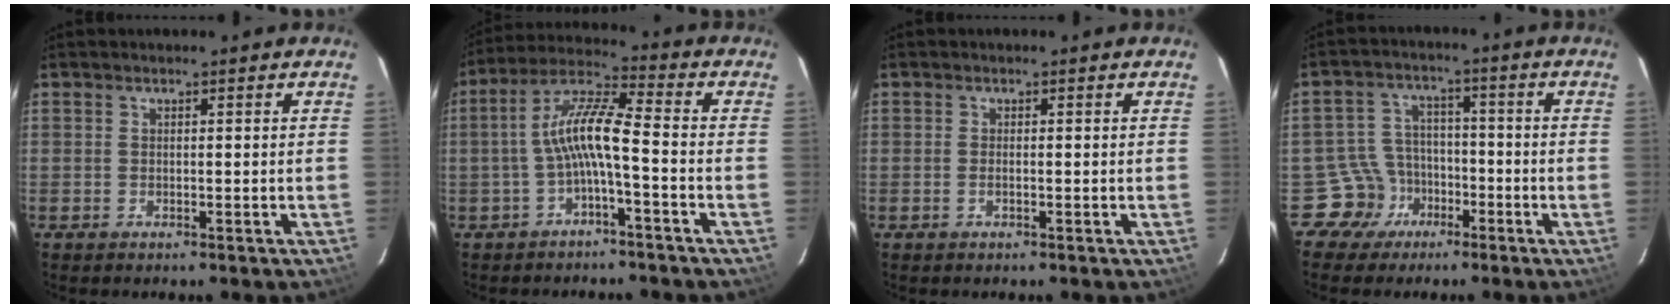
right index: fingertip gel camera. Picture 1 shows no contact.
{"total": 8.4, "force": [-2.4, 0.9, 8.0], "torque": [-0.179, 0.020, -0.047]}
{"total": 0.8, "force": [-0.3, 0.2, 0.7], "torque": [-0.015, 0.001, -0.006]}
{"total": 7.1, "force": [-4.3, 5.6, -0.4], "torque": [-0.006, 0.030, -0.075]}